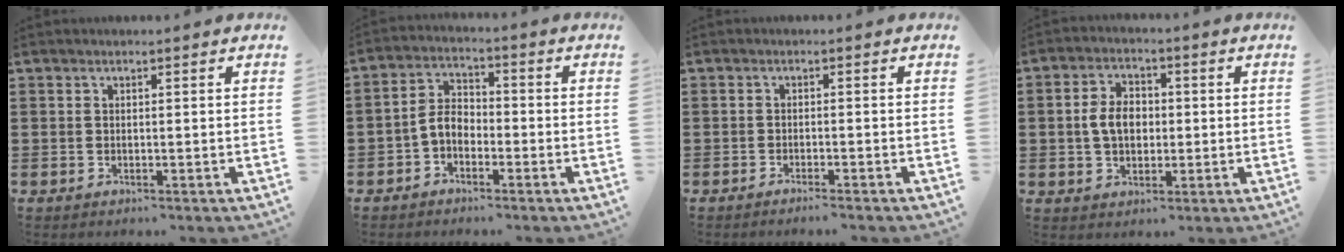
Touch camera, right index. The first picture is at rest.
{"total": 4.3, "force": [-1.9, 2.7, 2.8], "torque": [-0.075, 0.006, -0.046]}
{"total": 1.3, "force": [-1.2, -0.4, 0.4], "torque": [-0.007, -0.003, -0.021]}
{"total": 5.8, "force": [0.0, 4.0, 4.2], "torque": [-0.085, 0.010, -0.007]}